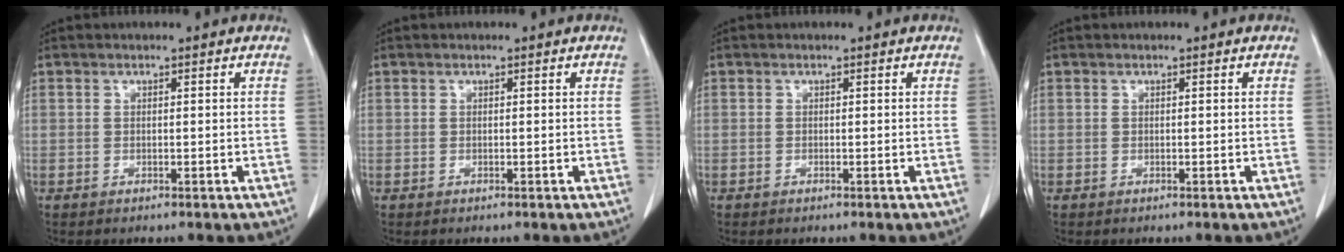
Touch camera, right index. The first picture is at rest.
{"total": 0.0}
{"total": 0.0}
{"total": 0.0}